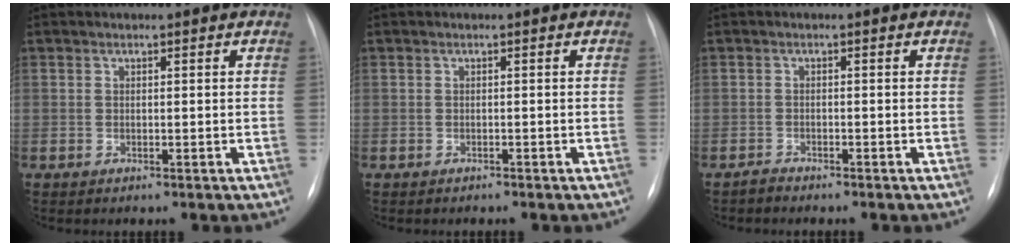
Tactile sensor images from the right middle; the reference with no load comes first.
{"total": 0.9, "force": [-0.7, 0.3, 0.4], "torque": [-0.010, -0.001, -0.007]}
{"total": 1.0, "force": [-1.0, 0.1, 0.0], "torque": [-0.002, -0.002, -0.018]}